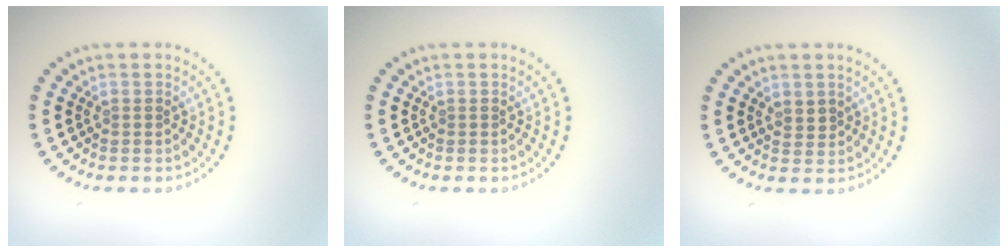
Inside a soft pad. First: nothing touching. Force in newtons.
{"total": 0.0}
{"total": 0.7, "press": 0.5, "slide": 0.5}